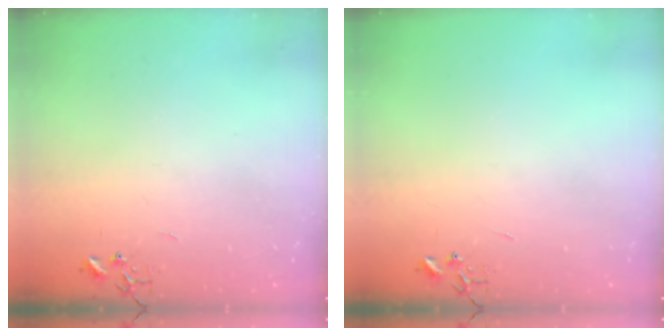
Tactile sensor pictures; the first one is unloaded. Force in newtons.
{"total": 0.0}